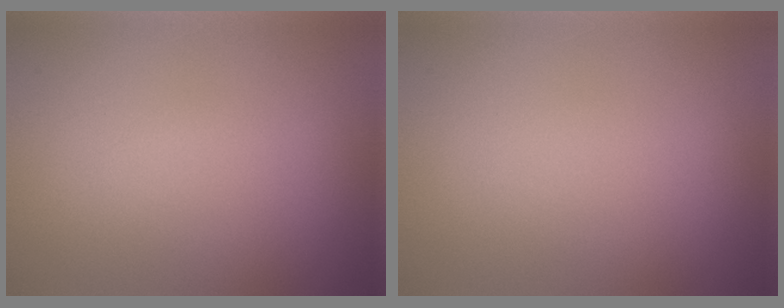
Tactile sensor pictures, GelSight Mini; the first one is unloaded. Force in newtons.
{"total": 0.0}